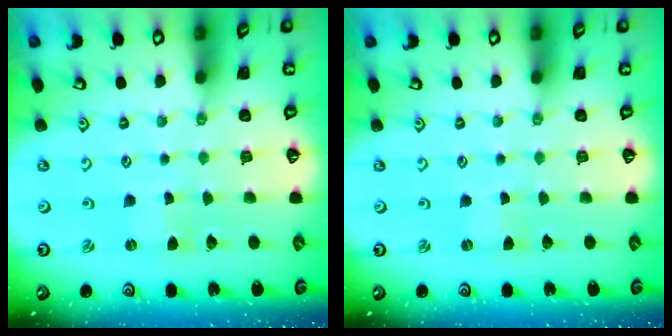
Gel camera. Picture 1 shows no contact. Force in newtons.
{"total": 0.0}